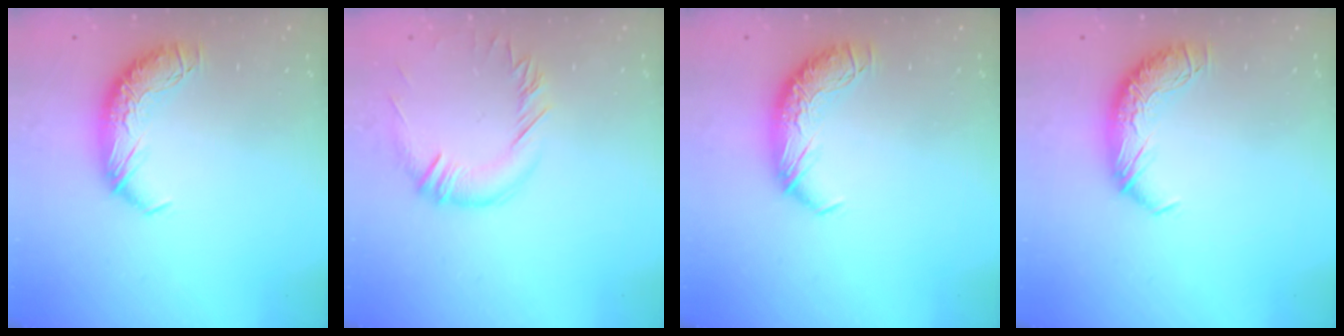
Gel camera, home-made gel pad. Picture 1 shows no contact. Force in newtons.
{"total": 1.3, "press": 1.1, "slide": 0.7}
{"total": 0.0}
{"total": 0.0}